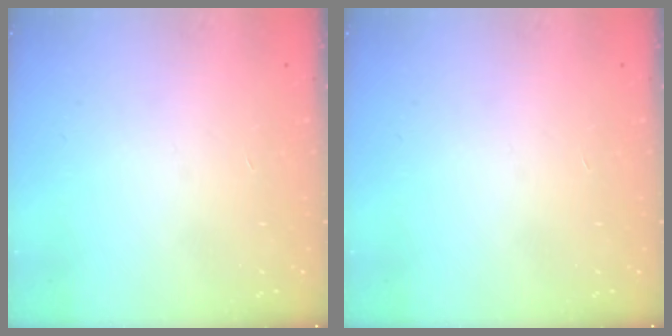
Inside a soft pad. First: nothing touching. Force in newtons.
{"total": 0.0}